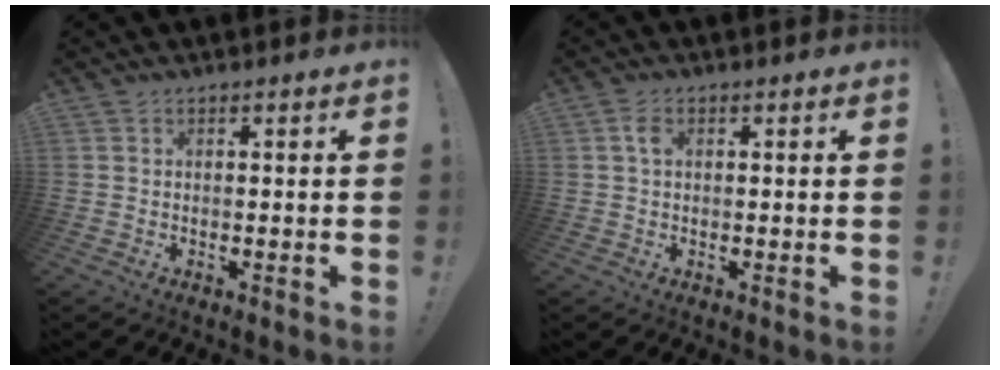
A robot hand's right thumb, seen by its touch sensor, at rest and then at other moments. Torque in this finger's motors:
{"motor_torque": [0.49, 0.59, 0.28, -0.26, 0.11]}